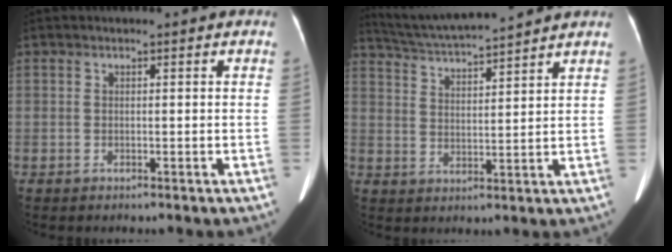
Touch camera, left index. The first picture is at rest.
{"total": 11.6, "force": [10.8, -0.8, 4.3], "torque": [-0.088, 0.021, 0.180]}